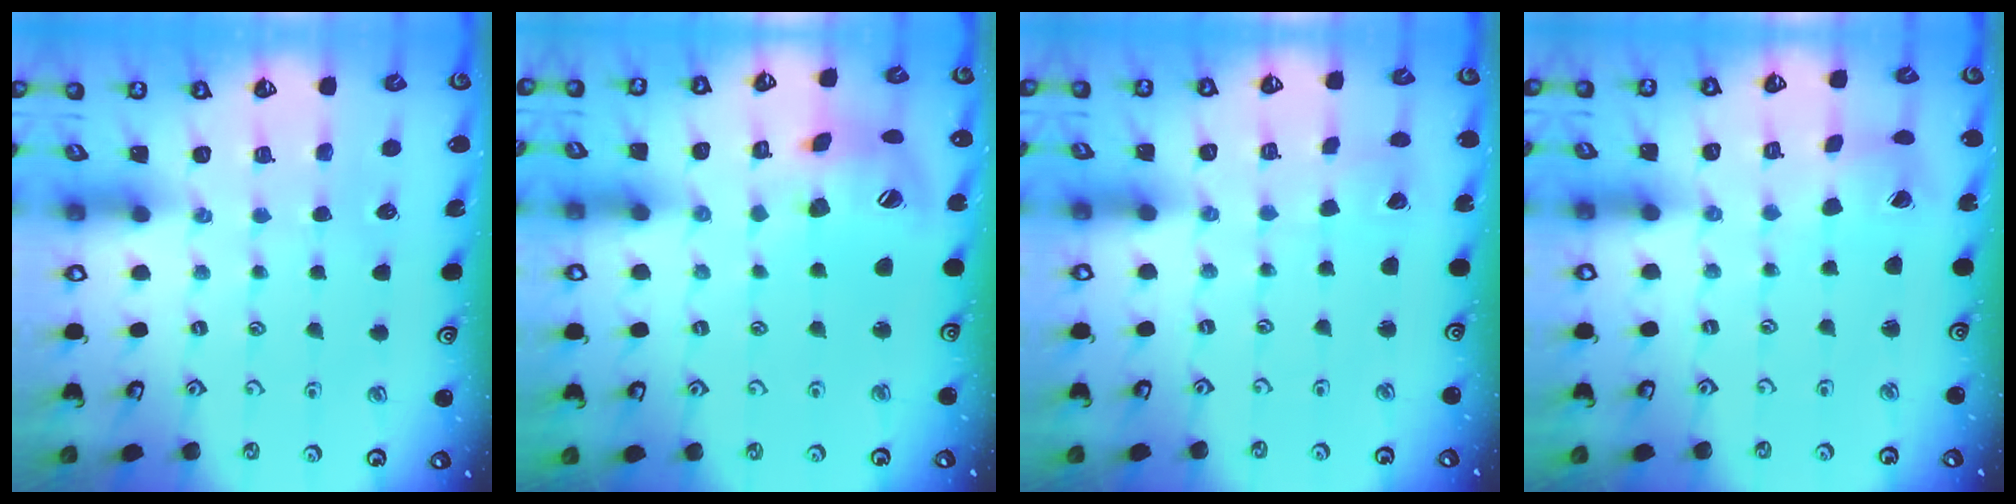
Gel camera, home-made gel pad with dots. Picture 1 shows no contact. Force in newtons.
{"total": 16.4, "press": 16.3, "slide": 2.2}
{"total": 3.1, "press": 3.1, "slide": 0.3}
{"total": 2.4, "press": 2.4, "slide": 0.3}